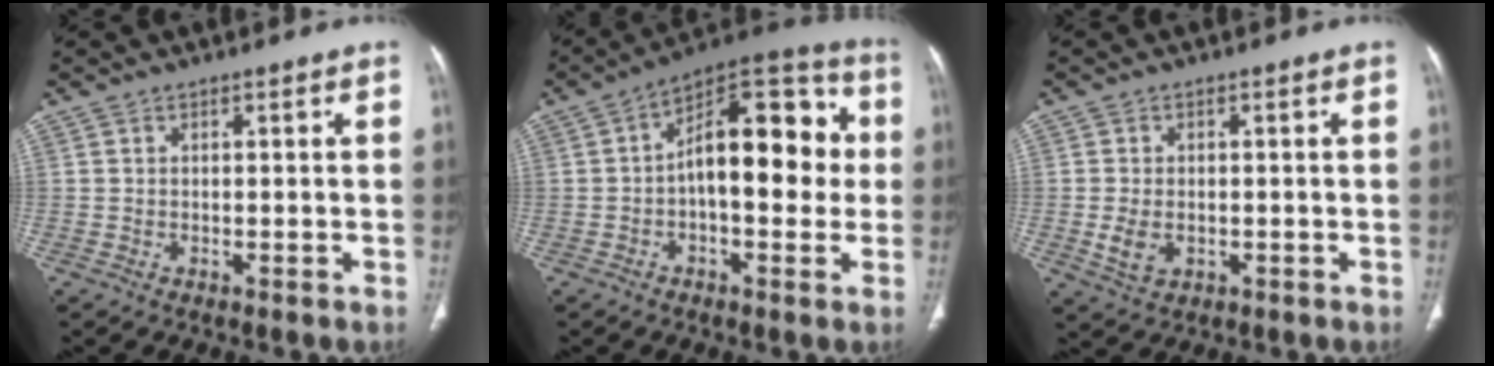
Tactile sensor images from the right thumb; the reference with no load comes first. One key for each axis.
{"total": 18.4, "fx": 0.6, "fy": 9.1, "fz": 16.0, "tx": -0.201, "ty": 0.042, "tz": 0.000}
{"total": 4.3, "fx": -0.8, "fy": 2.9, "fz": 3.0, "tx": -0.059, "ty": -0.003, "tz": -0.007}